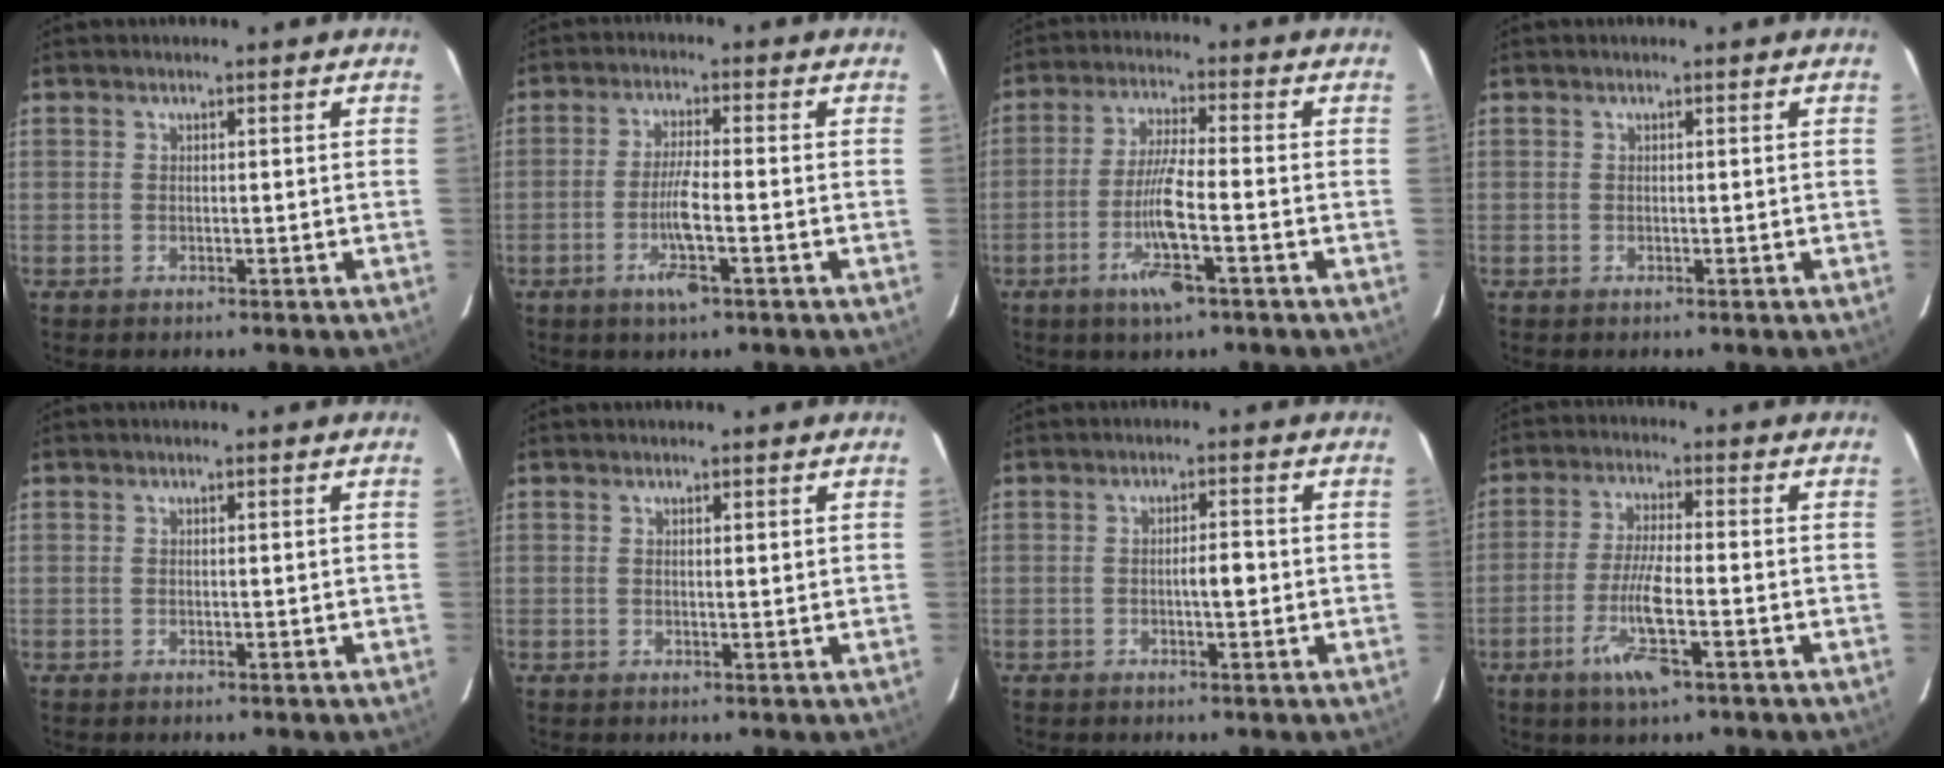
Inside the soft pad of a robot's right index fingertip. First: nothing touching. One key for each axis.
{"total": 5.8, "fx": -2.3, "fy": 0.0, "fz": 5.3, "tx": -0.103, "ty": -0.009, "tz": -0.043}
{"total": 8.3, "fx": -3.4, "fy": 0.1, "fz": 7.6, "tx": -0.149, "ty": -0.008, "tz": -0.063}
{"total": 0.0}
{"total": 0.0}
{"total": 0.7, "fx": 0.5, "fy": 0.1, "fz": 0.5, "tx": -0.009, "ty": 0.000, "tz": 0.007}
{"total": 2.5, "fx": -0.5, "fy": 0.5, "fz": 2.4, "tx": -0.039, "ty": 0.003, "tz": -0.009}
{"total": 8.0, "fx": -3.5, "fy": 0.6, "fz": 7.1, "tx": -0.141, "ty": -0.011, "tz": -0.064}